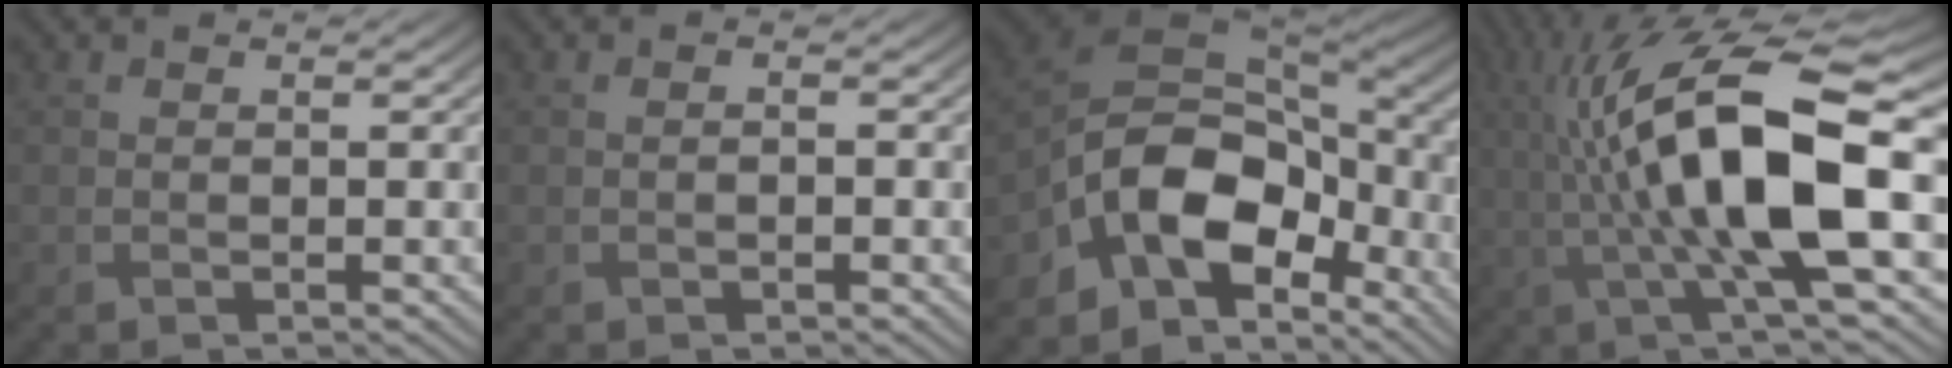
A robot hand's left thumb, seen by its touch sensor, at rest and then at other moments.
{"total": 0.7, "force": [-0.2, 0.2, 0.6], "torque": [-0.011, 0.001, -0.001]}
{"total": 13.3, "force": [-5.9, 8.2, 8.7], "torque": [-0.168, -0.011, -0.129]}
{"total": 15.5, "force": [0.1, 4.2, 14.9], "torque": [-0.269, 0.020, -0.004]}